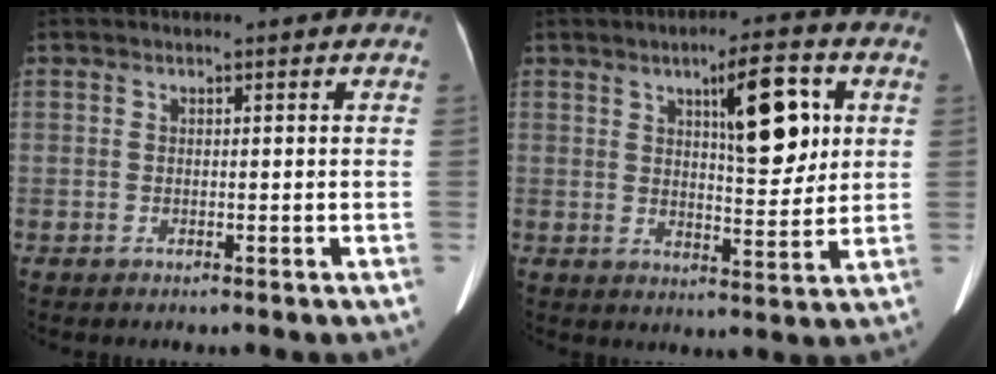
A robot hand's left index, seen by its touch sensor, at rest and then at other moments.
{"total": 9.7, "force": [3.4, 2.6, 8.7], "torque": [-0.128, 0.007, 0.053]}